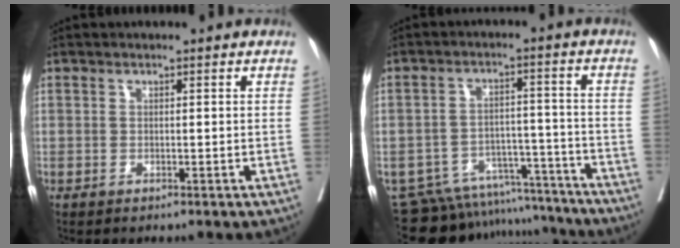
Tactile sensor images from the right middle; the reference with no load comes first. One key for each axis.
{"total": 15.6, "fx": -14.7, "fy": 4.5, "fz": 2.4, "tx": -0.040, "ty": 0.031, "tz": -0.198}